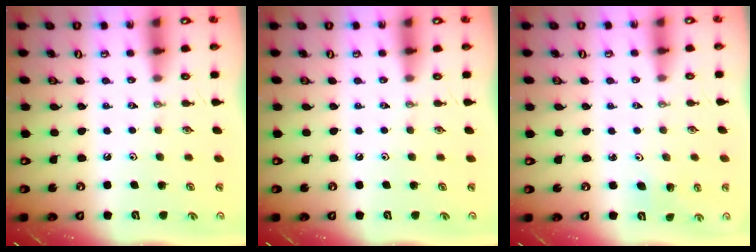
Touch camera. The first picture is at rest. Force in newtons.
{"total": 0.0}
{"total": 2.6, "press": 2.5, "slide": 0.9}